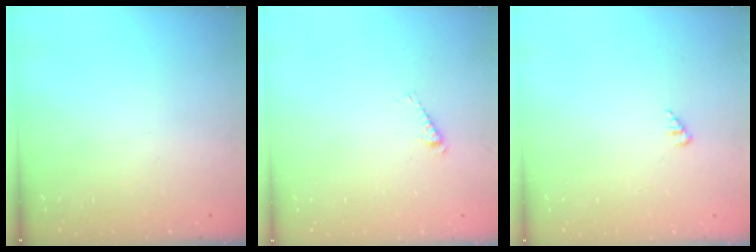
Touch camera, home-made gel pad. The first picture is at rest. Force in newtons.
{"total": 2.9, "press": 2.9, "slide": 0.3}
{"total": 2.1, "press": 2.1, "slide": 0.3}